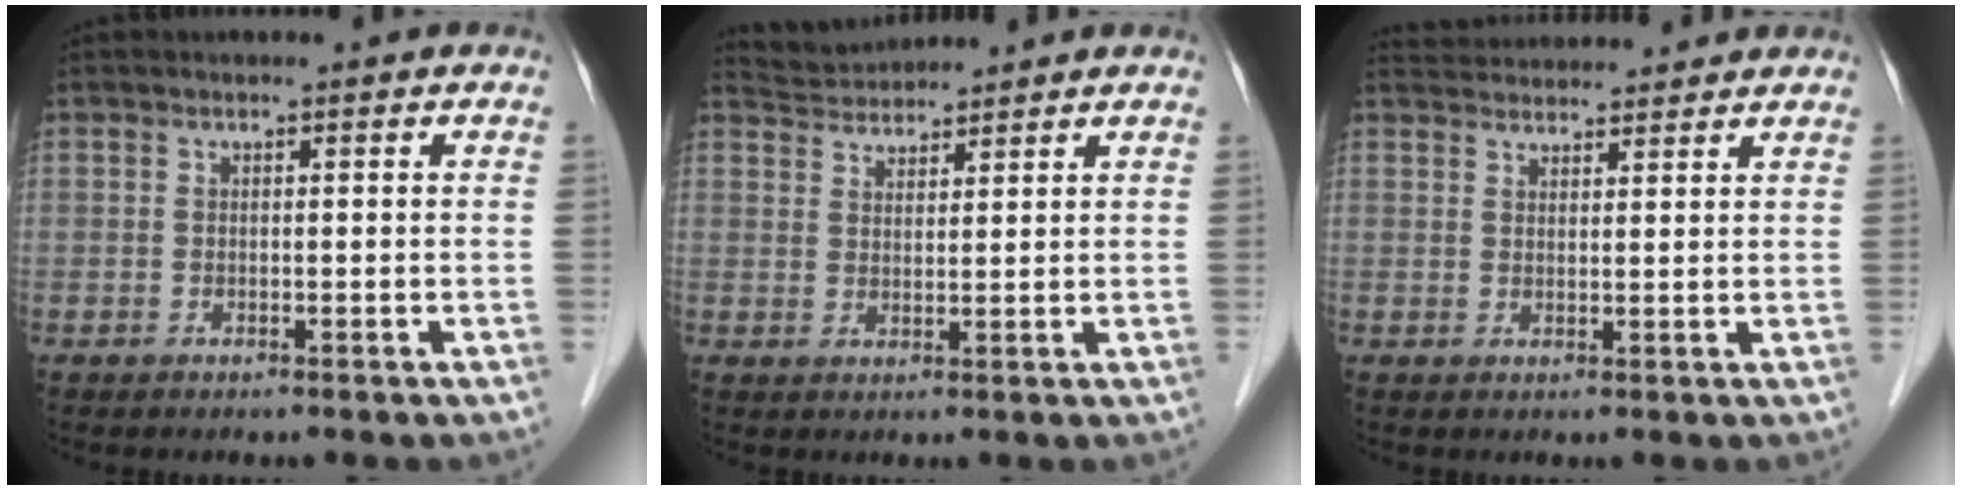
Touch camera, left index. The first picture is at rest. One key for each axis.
{"total": 4.3, "fx": 4.3, "fy": 0.3, "fz": -0.2, "tx": -0.006, "ty": 0.027, "tz": 0.080}
{"total": 8.4, "fx": 8.2, "fy": 1.1, "fz": 1.6, "tx": -0.027, "ty": 0.033, "tz": 0.116}